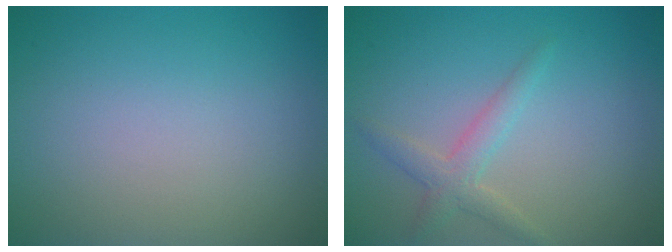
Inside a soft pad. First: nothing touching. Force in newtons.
{"total": 2.2, "press": 2.2, "slide": 0.1}